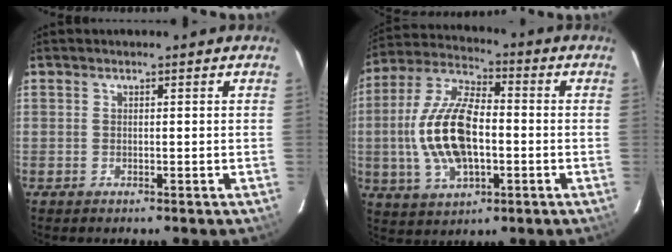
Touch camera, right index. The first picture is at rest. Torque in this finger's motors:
{"motor_torque": [1.38, -0.76, 0.59, 0.14]}